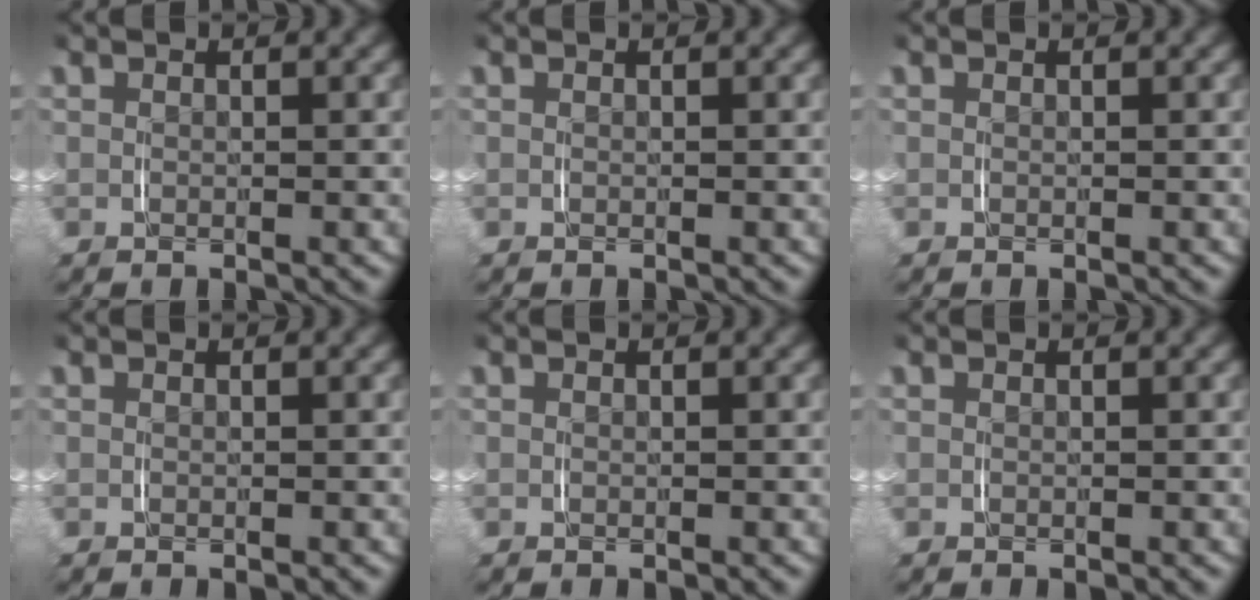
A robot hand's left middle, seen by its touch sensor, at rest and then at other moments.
{"total": 0.0}
{"total": 0.0}
{"total": 0.0}
{"total": 0.0}
{"total": 0.0}